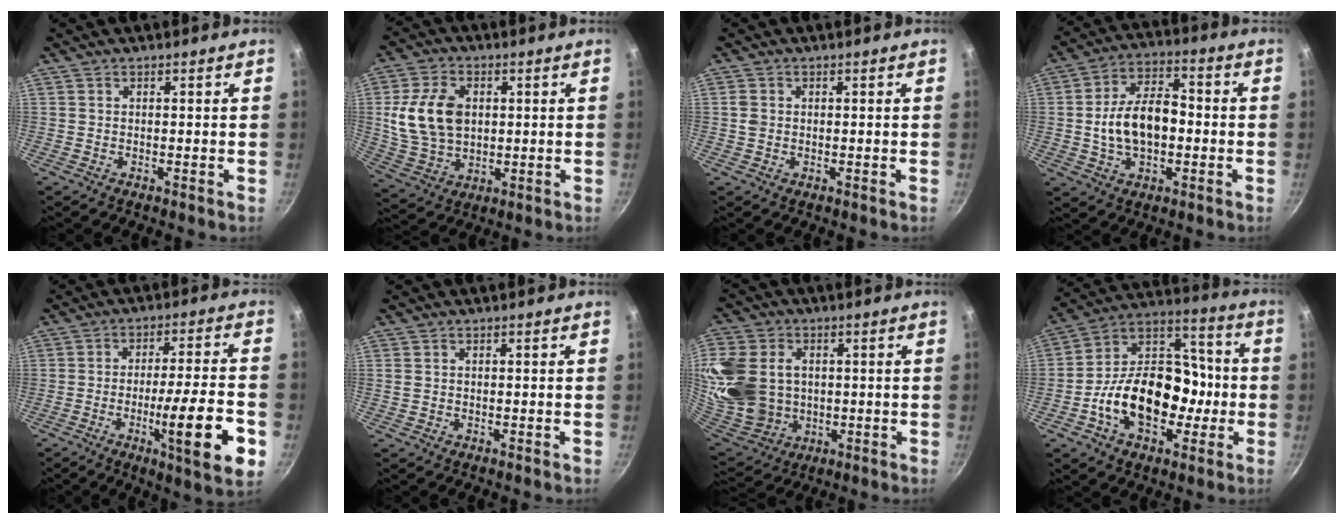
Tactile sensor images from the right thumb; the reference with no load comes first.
{"total": 13.4, "force": [1.9, 9.3, 9.4], "torque": [-0.166, -0.005, 0.044]}
{"total": 1.6, "force": [0.0, 1.3, 0.8], "torque": [-0.013, 0.003, -0.002]}
{"total": 13.1, "force": [-1.2, 7.9, 10.4], "torque": [-0.160, 0.032, -0.025]}
{"total": 13.7, "force": [-5.1, 2.2, 12.6], "torque": [-0.168, 0.025, -0.074]}
{"total": 0.8, "force": [0.1, 0.7, 0.4], "torque": [-0.006, 0.002, 0.001]}
{"total": 19.7, "force": [1.8, 15.4, 12.2], "torque": [-0.264, -0.001, 0.049]}
{"total": 21.5, "force": [-4.9, 14.8, 14.8], "torque": [-0.200, 0.059, -0.088]}